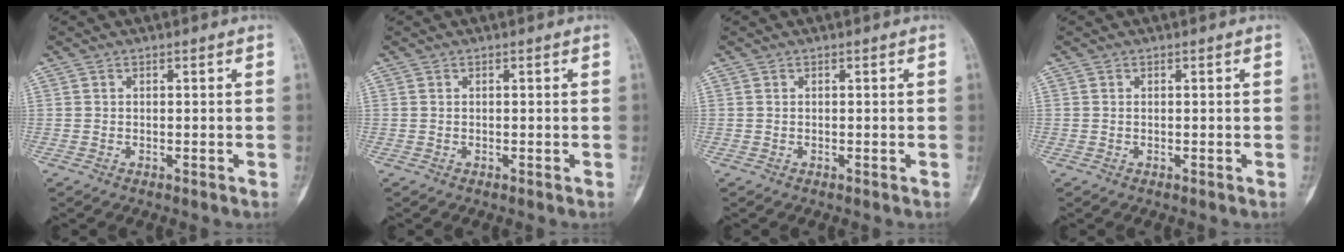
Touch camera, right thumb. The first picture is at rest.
{"total": 0.0}
{"total": 0.0}
{"total": 0.0}